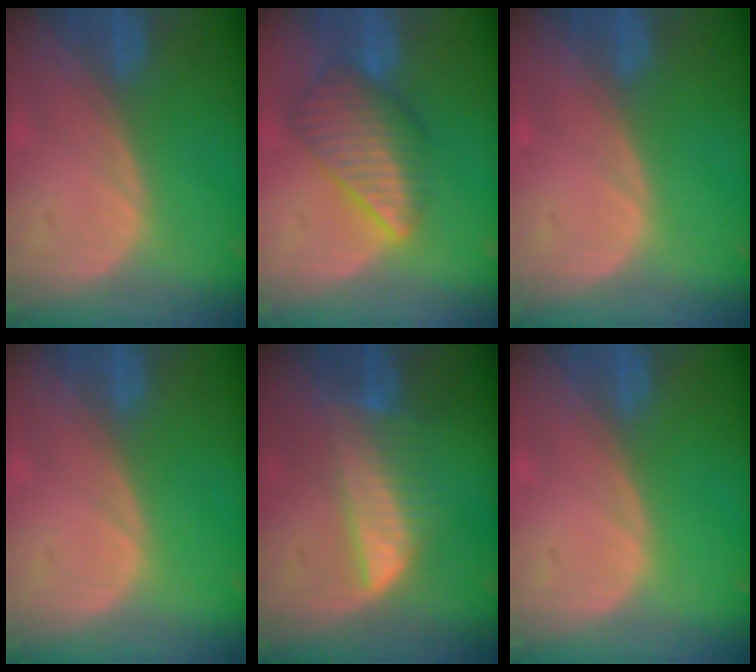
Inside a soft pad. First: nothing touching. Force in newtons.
{"total": 8.4, "press": 7.5, "slide": 3.9}
{"total": 0.0}
{"total": 0.0}
{"total": 6.3, "press": 6.3, "slide": 0.2}
{"total": 0.0}